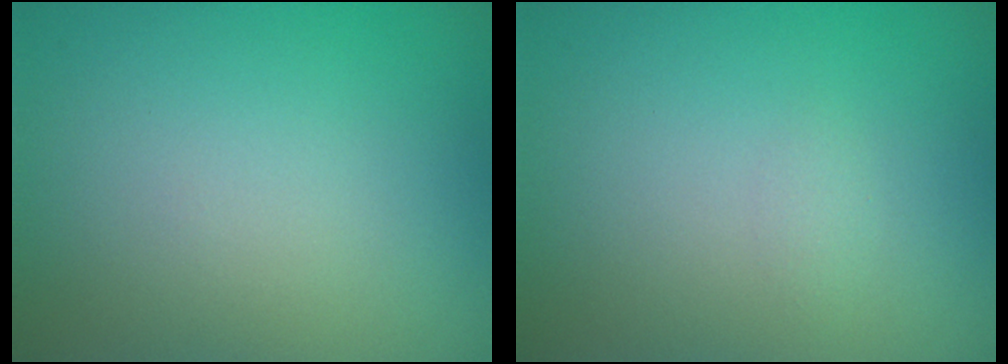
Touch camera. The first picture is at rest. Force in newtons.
{"total": 0.6, "press": 0.6, "slide": 0.1}